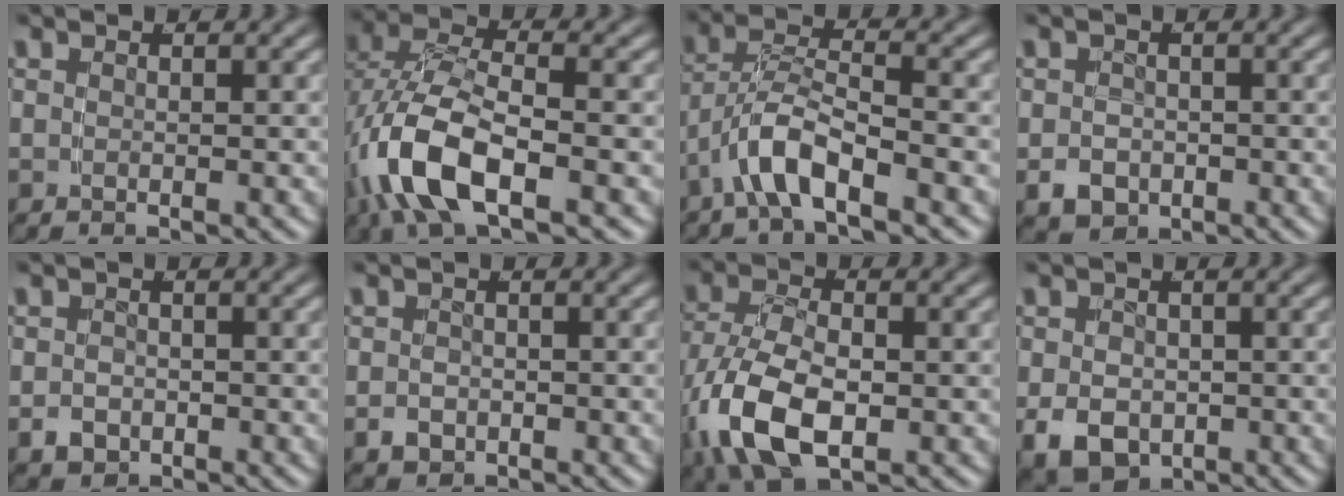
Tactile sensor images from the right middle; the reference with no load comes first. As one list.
[{"total": 8.1, "force": [-1.3, 4.1, 6.9], "torque": [-0.156, -0.024, -0.009]}, {"total": 4.4, "force": [-1.4, 2.2, 3.5], "torque": [-0.075, -0.005, -0.026]}, {"total": 2.4, "force": [-0.8, 2.0, 1.1], "torque": [-0.018, -0.013, -0.008]}, {"total": 1.4, "force": [-0.5, 1.2, 0.6], "torque": [-0.011, -0.007, -0.006]}, {"total": 1.1, "force": [-0.4, 0.9, 0.5], "torque": [-0.010, -0.005, -0.004]}, {"total": 8.2, "force": [-1.7, 5.0, 6.2], "torque": [-0.156, -0.037, -0.004]}, {"total": 5.4, "force": [-1.6, 4.3, 2.9], "torque": [-0.064, -0.030, -0.014]}]